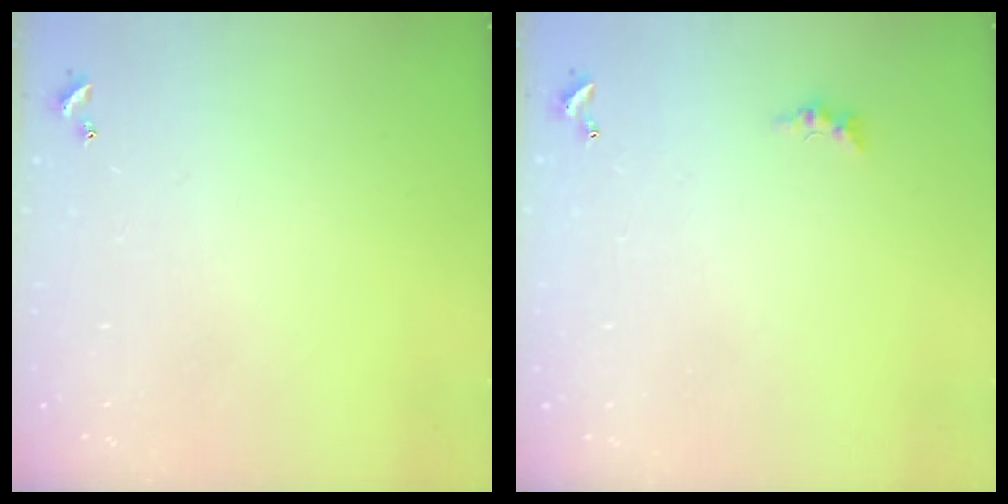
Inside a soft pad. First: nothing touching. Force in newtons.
{"total": 0.0}